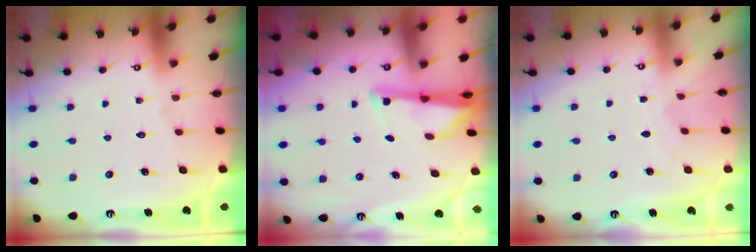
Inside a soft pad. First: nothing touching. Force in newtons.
{"total": 2.9, "press": 2.9, "slide": 0.5}
{"total": 2.6, "press": 2.6, "slide": 0.4}